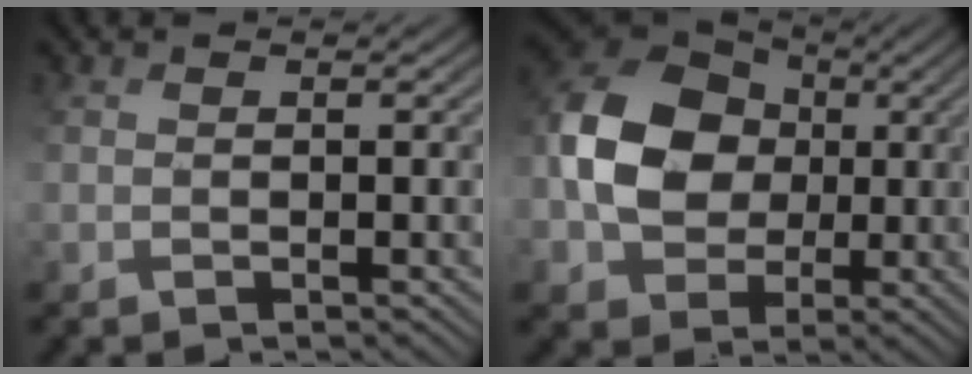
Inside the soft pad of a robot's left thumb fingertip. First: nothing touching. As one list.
[{"total": 11.5, "force": [0.5, 9.2, 6.9], "torque": [-0.158, 0.016, -0.002]}]